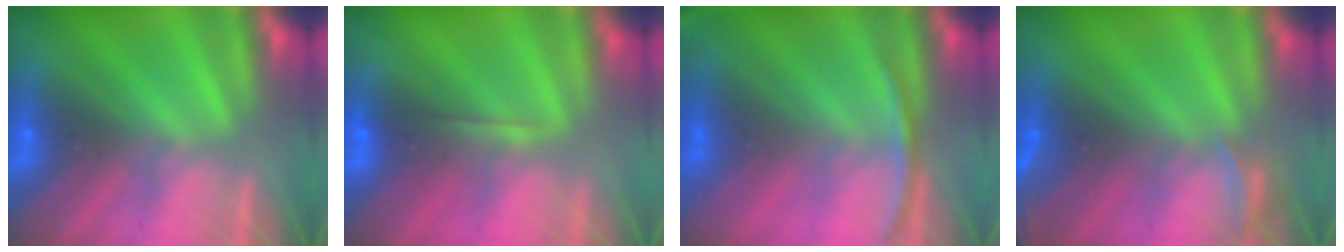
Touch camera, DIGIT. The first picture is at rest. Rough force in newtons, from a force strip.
{"total": 2.0}
{"total": 2.8}
{"total": 2.5}